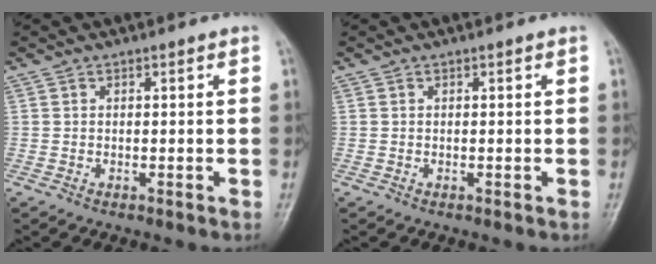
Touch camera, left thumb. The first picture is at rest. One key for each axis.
{"total": 0.0}